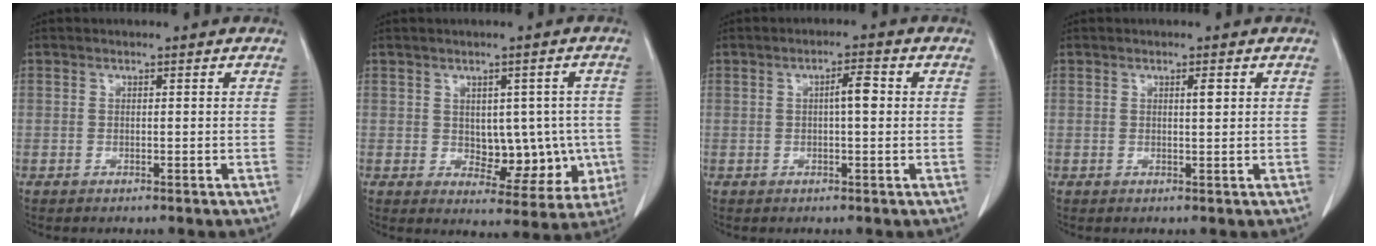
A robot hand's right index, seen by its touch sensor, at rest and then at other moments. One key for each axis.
{"total": 9.2, "fx": -0.6, "fy": 5.6, "fz": 7.3, "tx": -0.070, "ty": 0.013, "tz": 0.009}
{"total": 3.1, "fx": 0.4, "fy": 0.5, "fz": 3.1, "tx": -0.051, "ty": 0.006, "tz": 0.004}
{"total": 1.2, "fx": 0.5, "fy": 0.1, "fz": 1.1, "tx": -0.021, "ty": 0.000, "tz": 0.007}